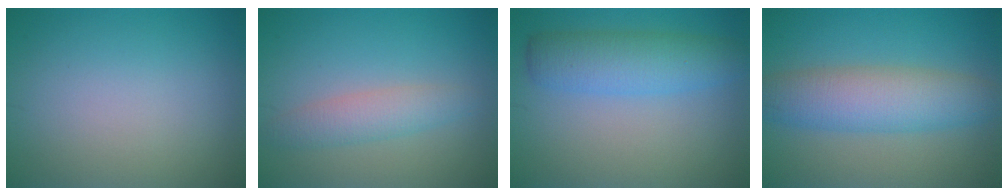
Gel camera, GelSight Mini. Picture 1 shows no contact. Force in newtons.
{"total": 2.8, "press": 2.8, "slide": 0.1}
{"total": 4.9, "press": 4.8, "slide": 0.1}
{"total": 6.3, "press": 6.3, "slide": 0.3}